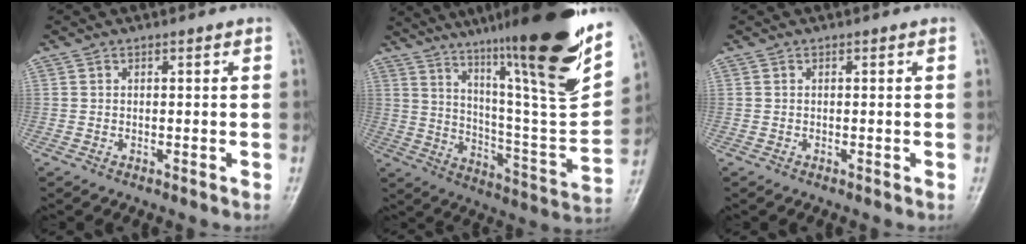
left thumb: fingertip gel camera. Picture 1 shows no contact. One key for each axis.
{"total": 29.9, "fx": 19.2, "fy": 3.6, "fz": 22.6, "tx": -0.329, "ty": -0.079, "tz": 0.301}
{"total": 0.0}